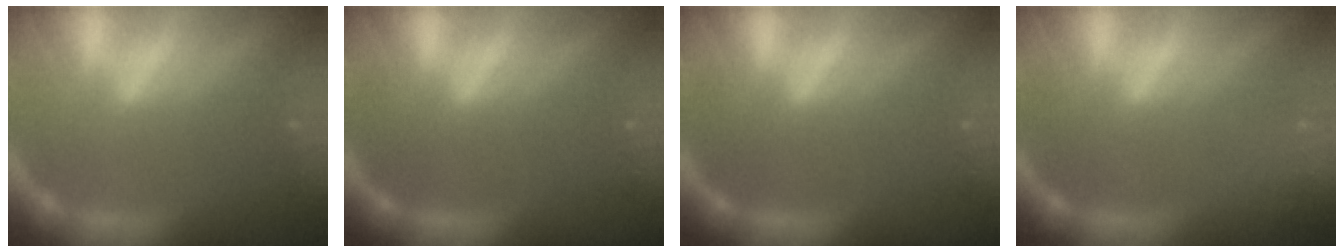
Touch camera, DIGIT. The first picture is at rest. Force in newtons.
{"total": 0.0}
{"total": 0.0}
{"total": 4.0}